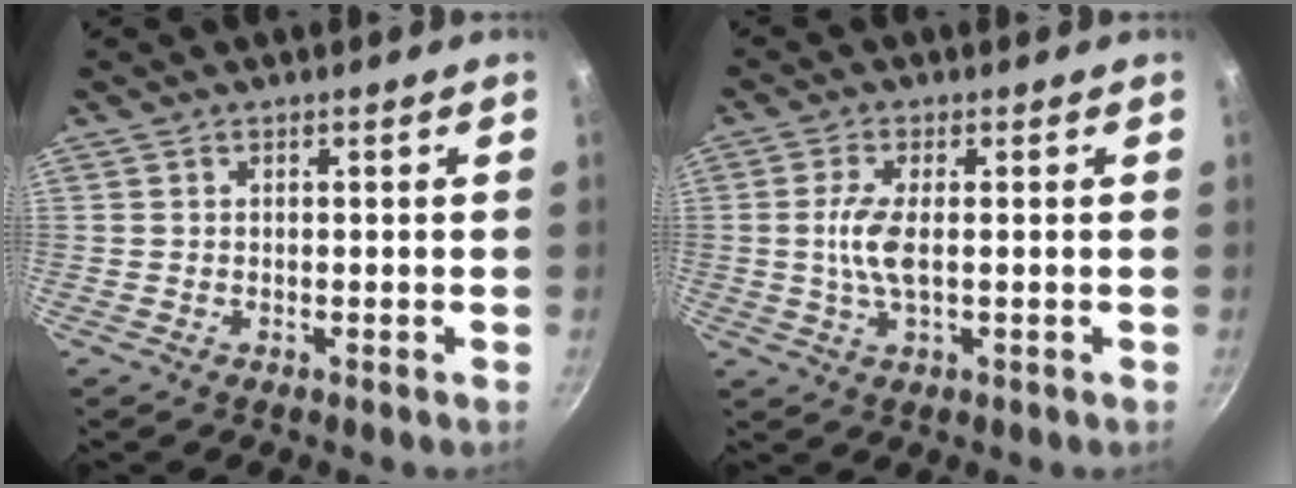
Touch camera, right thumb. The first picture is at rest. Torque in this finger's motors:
{"motor_torque": [1.53, 0.62, 1.08, -0.56, 0.27]}